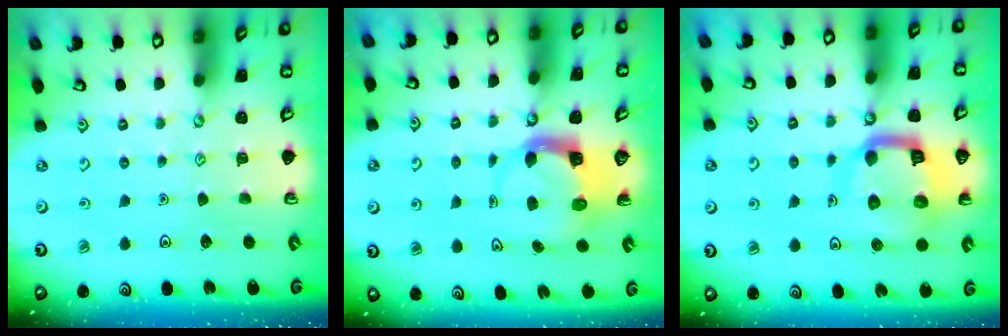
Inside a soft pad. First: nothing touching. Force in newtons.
{"total": 3.7, "press": 3.7, "slide": 0.5}
{"total": 15.1, "press": 14.9, "slide": 1.8}